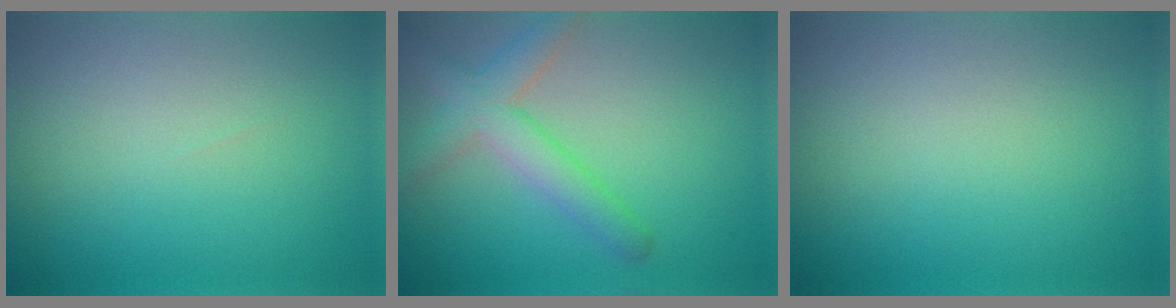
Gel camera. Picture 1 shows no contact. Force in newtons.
{"total": 4.1, "press": 4.1, "slide": 0.2}
{"total": 0.0}